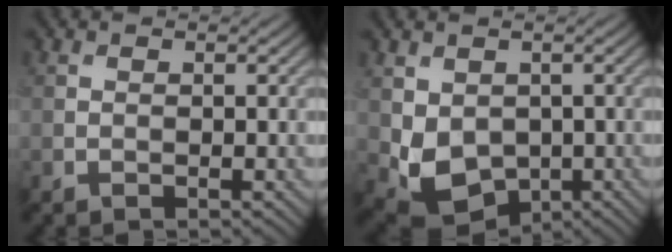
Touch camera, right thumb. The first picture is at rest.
{"total": 6.2, "force": [-0.5, 5.1, 3.5], "torque": [-0.102, -0.027, -0.001]}